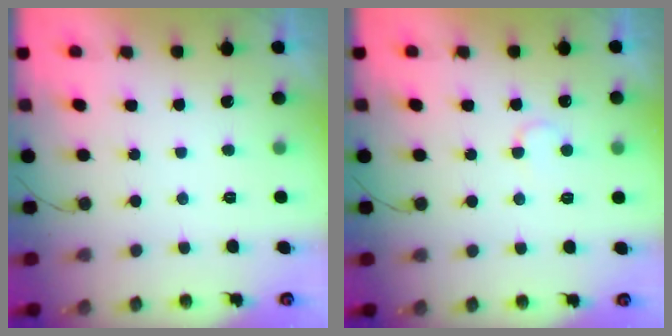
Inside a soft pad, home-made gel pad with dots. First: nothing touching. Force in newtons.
{"total": 3.7, "press": 3.7, "slide": 0.5}